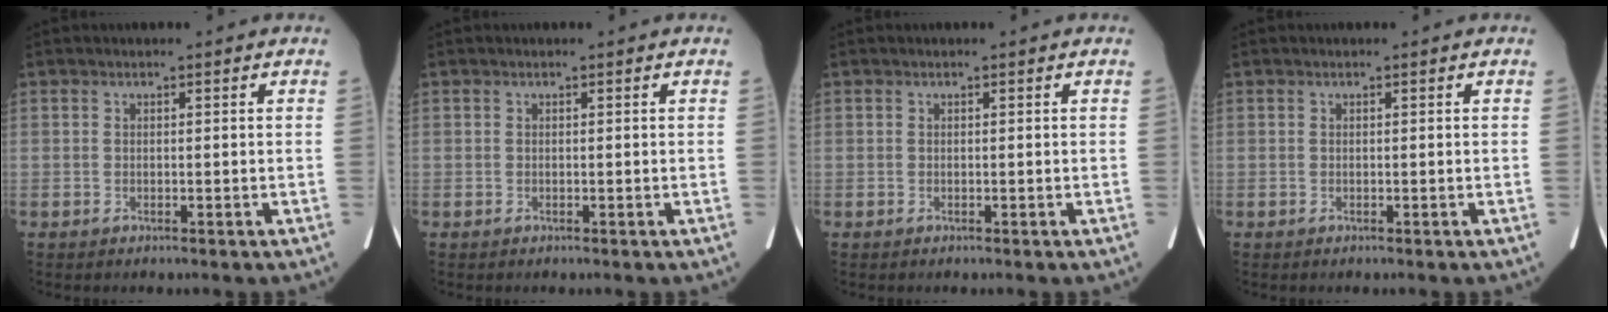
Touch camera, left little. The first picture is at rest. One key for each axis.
{"total": 0.0}
{"total": 0.0}
{"total": 0.0}